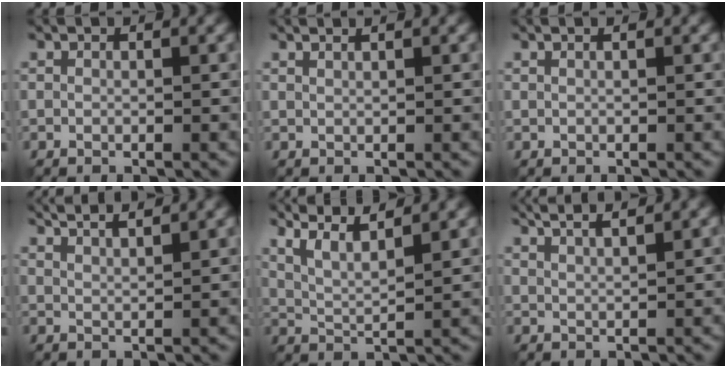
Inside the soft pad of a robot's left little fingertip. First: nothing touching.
{"total": 1.0, "force": [0.8, 0.2, 0.6], "torque": [-0.004, 0.001, 0.004]}
{"total": 0.8, "force": [0.4, 0.3, 0.6], "torque": [-0.005, 0.001, -0.004]}
{"total": 4.8, "force": [3.8, 1.1, 2.7], "torque": [-0.022, 0.019, 0.035]}
{"total": 5.9, "force": [4.2, 1.4, 4.0], "torque": [-0.068, 0.016, 0.054]}
{"total": 4.7, "force": [3.4, 1.2, 3.0], "torque": [-0.029, 0.022, 0.027]}